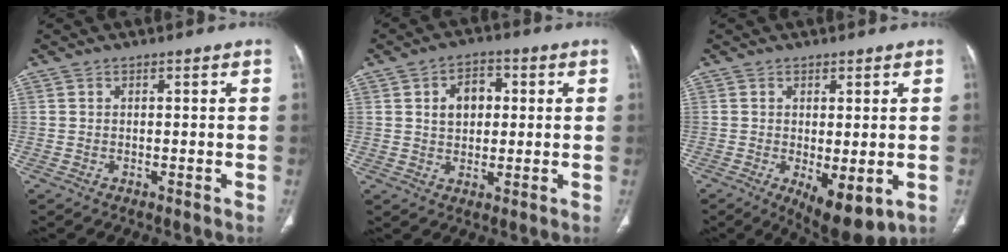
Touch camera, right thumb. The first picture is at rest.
{"total": 6.9, "force": [1.5, 4.9, 4.6], "torque": [-0.051, 0.006, 0.021]}
{"total": 8.6, "force": [-2.3, 3.5, 7.6], "torque": [-0.109, -0.020, -0.023]}